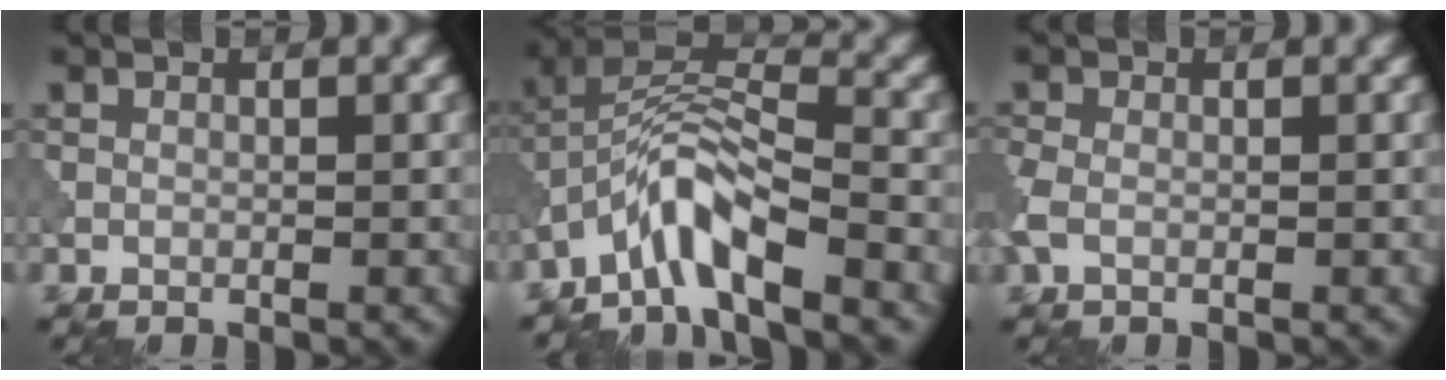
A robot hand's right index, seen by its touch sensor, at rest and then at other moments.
{"total": 5.8, "force": [-3.9, 1.3, 4.0], "torque": [-0.074, 0.013, -0.085]}
{"total": 2.3, "force": [-0.7, 1.5, 1.6], "torque": [-0.045, -0.002, -0.023]}